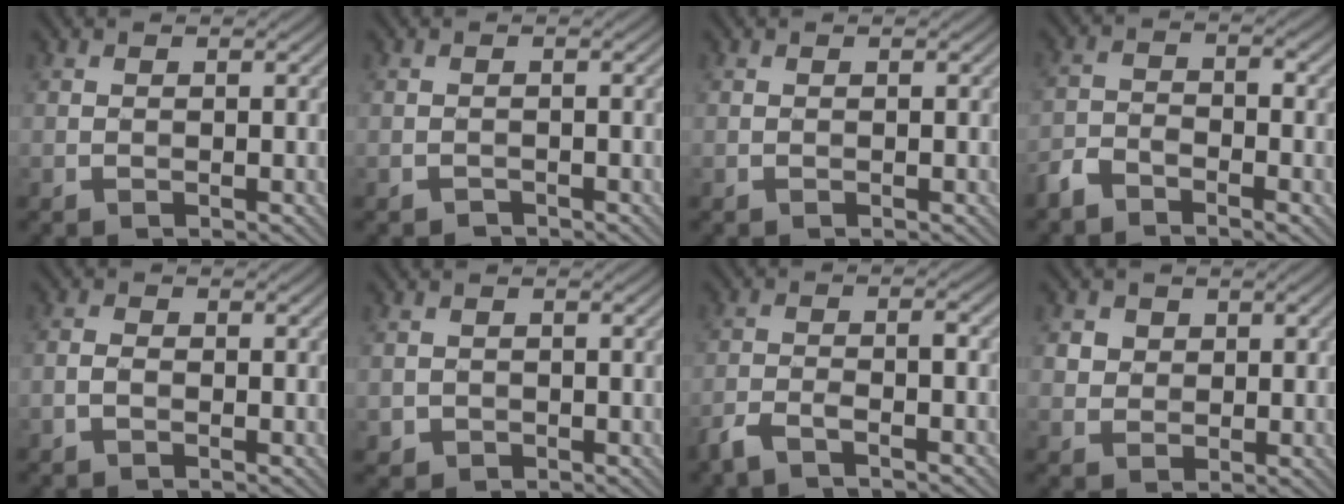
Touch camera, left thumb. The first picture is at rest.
{"total": 0.8, "force": [-0.8, 0.3, 0.1], "torque": [-0.001, -0.001, -0.016]}
{"total": 0.0}
{"total": 4.2, "force": [-3.3, 1.5, 2.2], "torque": [-0.044, -0.004, -0.076]}
{"total": 1.3, "force": [-0.7, 0.6, 0.9], "torque": [-0.020, 0.002, -0.018]}
{"total": 1.4, "force": [-0.6, 1.3, 0.2], "torque": [-0.001, -0.008, -0.013]}
{"total": 4.4, "force": [-3.0, 0.7, 3.2], "torque": [-0.063, -0.001, -0.070]}
{"total": 3.5, "force": [1.5, 3.0, 1.2], "torque": [-0.047, -0.007, 0.032]}